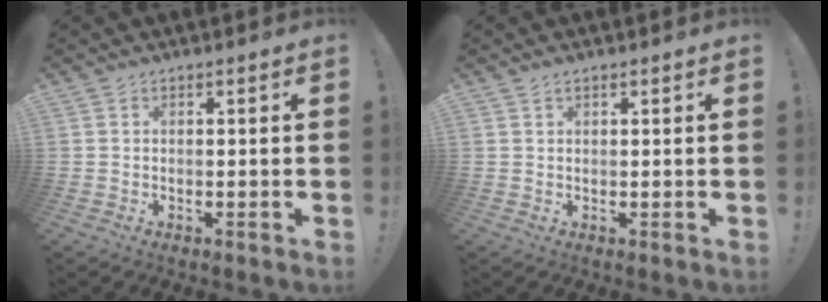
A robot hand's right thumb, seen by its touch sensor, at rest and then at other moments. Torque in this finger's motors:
{"motor_torque": [-0.26, -0.12, -0.15, 0.37, 0.07]}